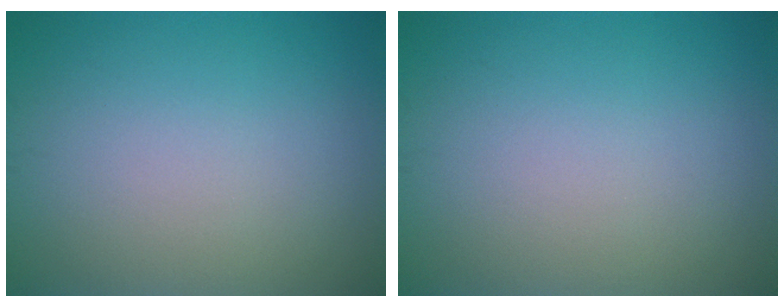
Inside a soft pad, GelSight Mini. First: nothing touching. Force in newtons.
{"total": 0.0}